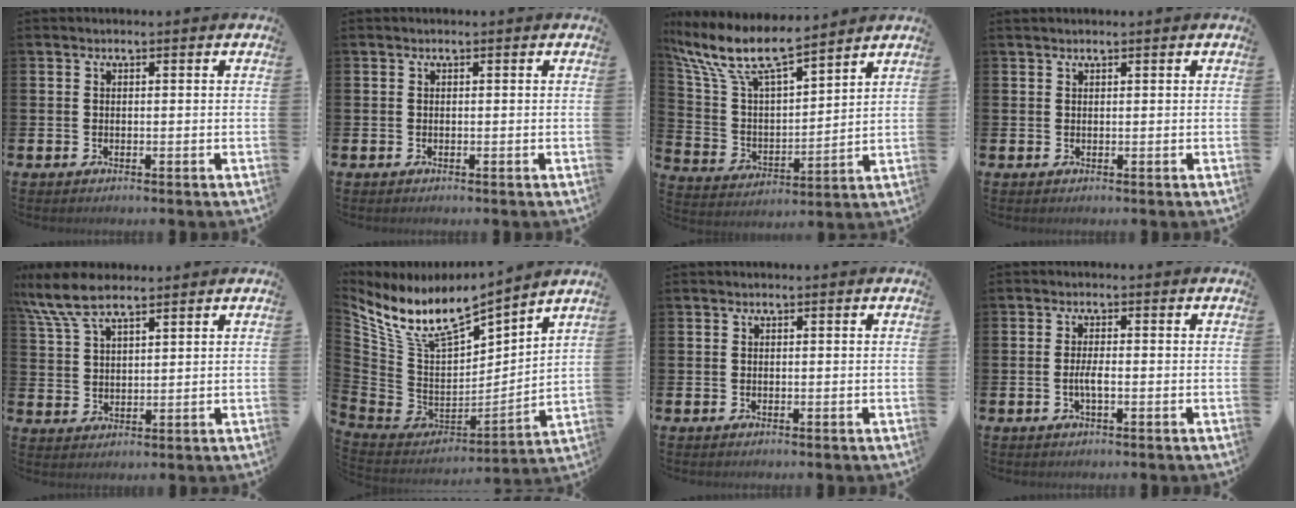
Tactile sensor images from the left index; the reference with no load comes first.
{"total": 0.0}
{"total": 10.9, "force": [9.3, 2.3, 5.2], "torque": [-0.145, -0.050, 0.163]}
{"total": 0.7, "force": [0.7, 0.1, 0.1], "torque": [-0.001, 0.001, 0.012]}
{"total": 8.1, "force": [6.8, 2.3, 3.9], "torque": [-0.094, -0.015, 0.125]}
{"total": 10.4, "force": [9.1, 2.5, 4.4], "torque": [-0.134, -0.056, 0.161]}
{"total": 0.0}
{"total": 2.0, "force": [-0.5, 0.5, 1.9], "torque": [-0.041, 0.003, -0.009]}